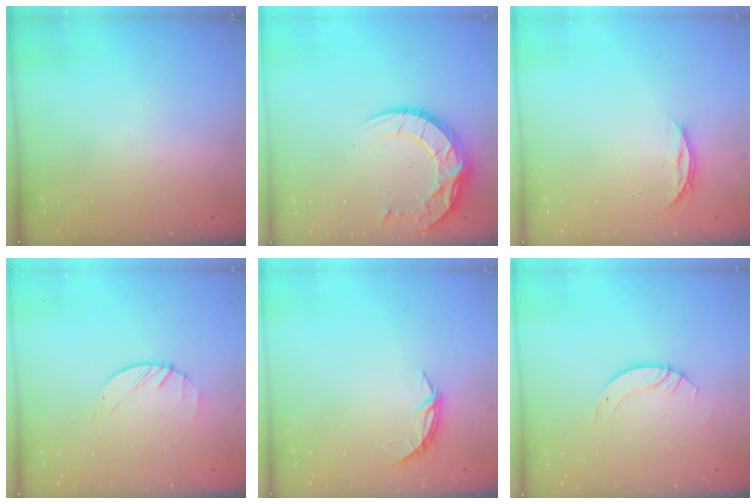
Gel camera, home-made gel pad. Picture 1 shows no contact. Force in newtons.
{"total": 13.7, "press": 13.6, "slide": 1.1}
{"total": 4.0, "press": 3.9, "slide": 0.5}
{"total": 1.4, "press": 1.3, "slide": 0.2}
{"total": 4.4, "press": 4.3, "slide": 0.4}
{"total": 3.8, "press": 3.7, "slide": 0.4}